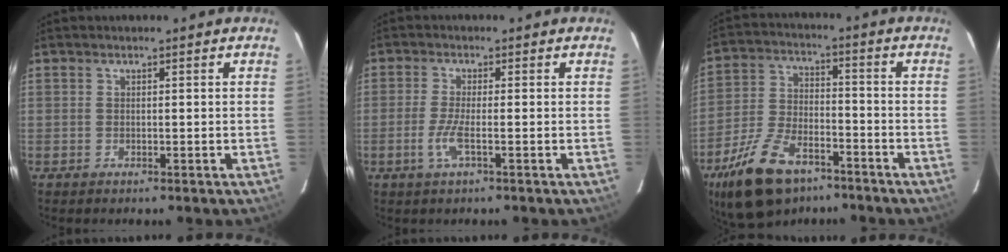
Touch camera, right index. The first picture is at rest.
{"total": 3.9, "force": [-1.5, 0.1, 3.6], "torque": [-0.081, -0.007, -0.032]}
{"total": 16.5, "force": [-10.9, 8.1, 9.4], "torque": [-0.204, -0.013, -0.192]}